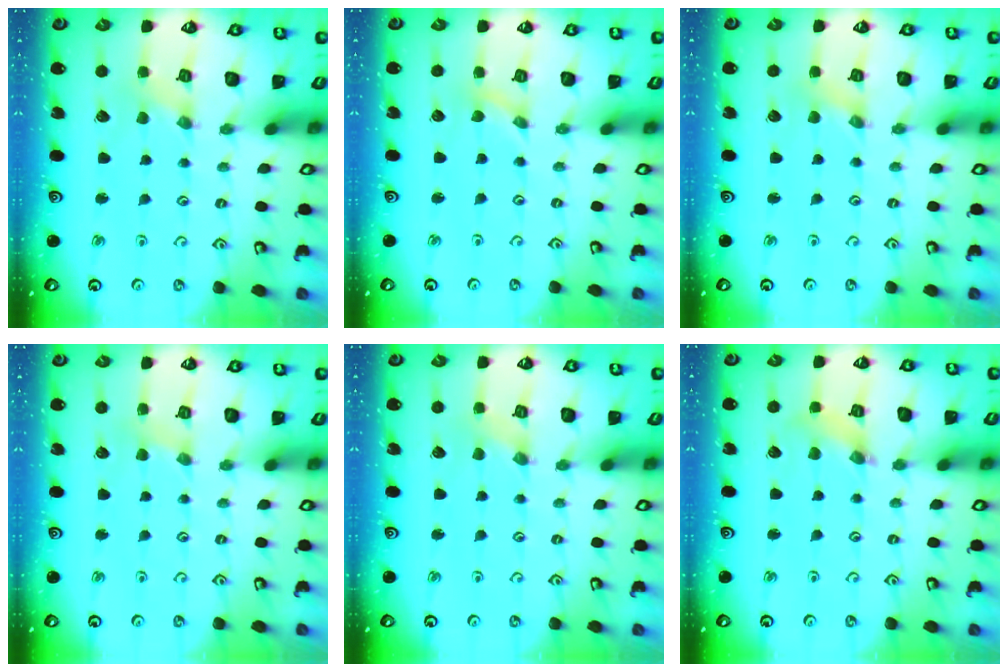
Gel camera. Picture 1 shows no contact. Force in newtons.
{"total": 0.0}
{"total": 0.7, "press": 0.7, "slide": 0.2}
{"total": 1.9, "press": 1.8, "slide": 0.4}
{"total": 0.0}
{"total": 2.4, "press": 2.3, "slide": 0.4}